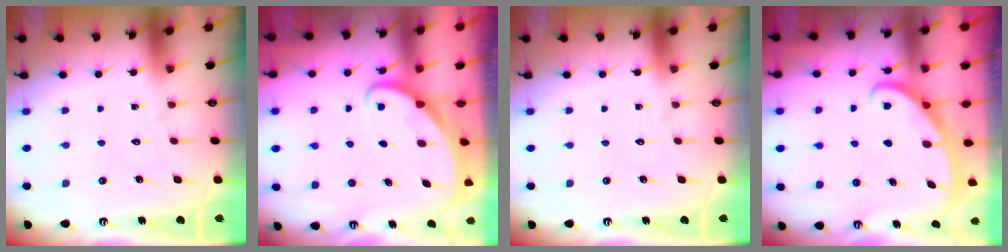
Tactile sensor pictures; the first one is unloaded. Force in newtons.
{"total": 2.0, "press": 2.0, "slide": 0.2}
{"total": 0.0}
{"total": 2.9, "press": 2.9, "slide": 0.3}